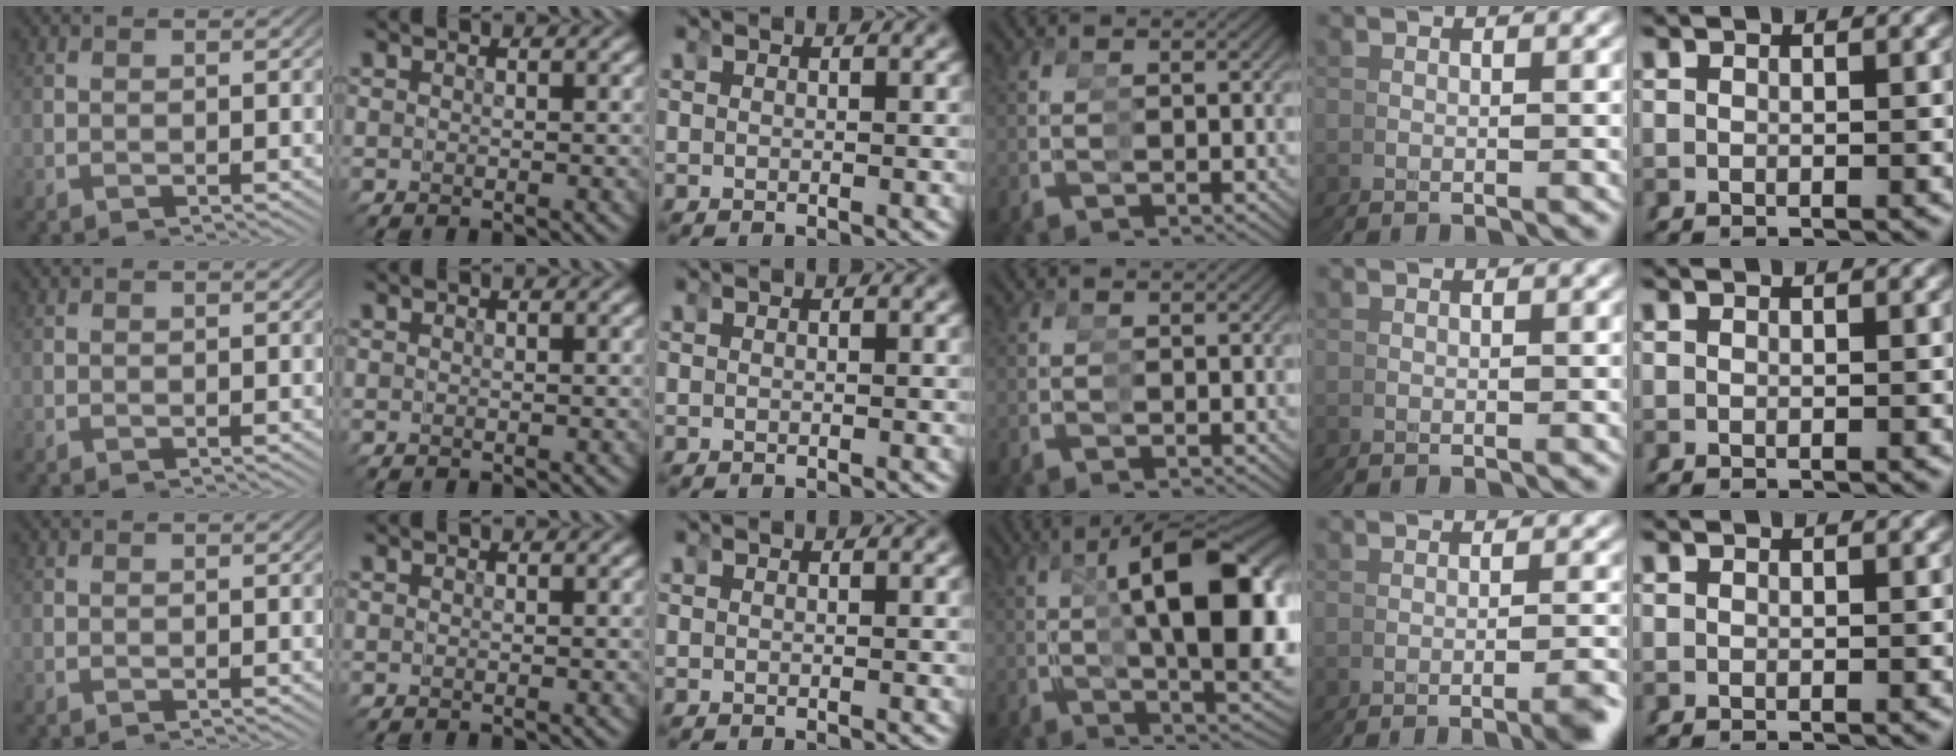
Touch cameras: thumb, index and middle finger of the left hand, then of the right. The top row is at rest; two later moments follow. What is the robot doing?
{"motion": "grasp_and_lifting", "object": "toy banana"}